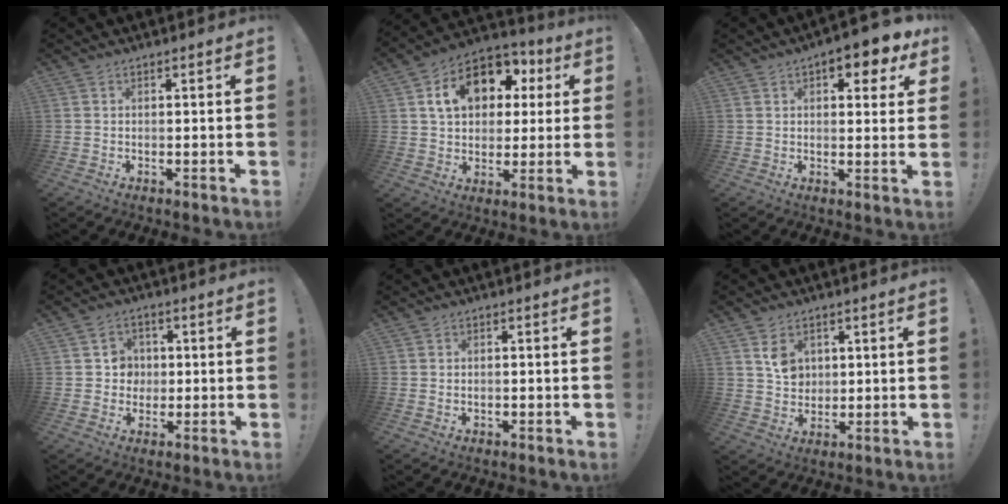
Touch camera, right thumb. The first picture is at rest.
{"total": 16.0, "force": [5.8, 11.4, 9.6], "torque": [-0.146, -0.013, 0.109]}
{"total": 7.8, "force": [4.3, 3.3, 5.6], "torque": [-0.058, -0.020, 0.070]}
{"total": 6.3, "force": [0.6, 6.2, 1.2], "torque": [-0.016, -0.001, 0.015]}
{"total": 0.7, "force": [0.0, 0.7, 0.1], "torque": [-0.004, 0.003, 0.001]}
{"total": 7.1, "force": [3.0, 5.7, 3.0], "torque": [-0.025, -0.015, 0.056]}